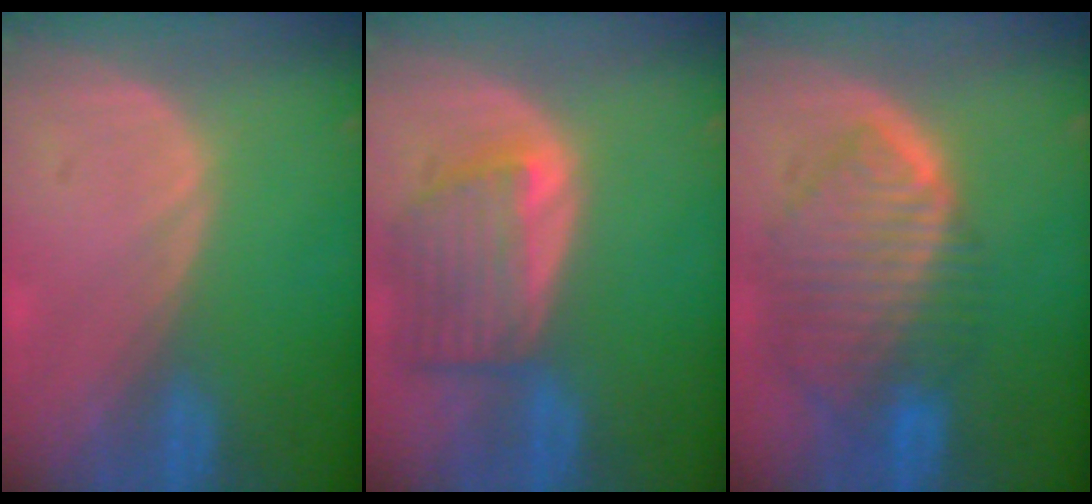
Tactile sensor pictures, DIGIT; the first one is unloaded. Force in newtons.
{"total": 7.2, "press": 6.7, "slide": 2.8}
{"total": 10.0, "press": 8.5, "slide": 5.2}